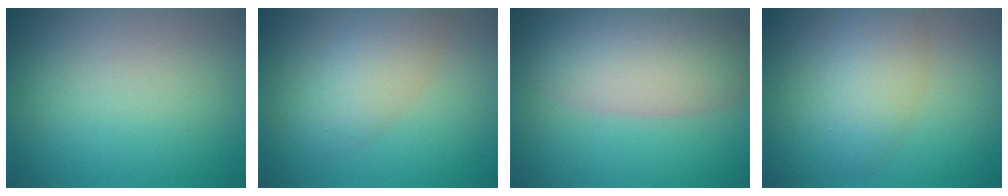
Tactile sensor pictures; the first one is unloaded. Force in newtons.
{"total": 2.7, "press": 2.7, "slide": 0.2}
{"total": 7.5, "press": 7.5, "slide": 0.3}
{"total": 3.8, "press": 3.8, "slide": 0.1}